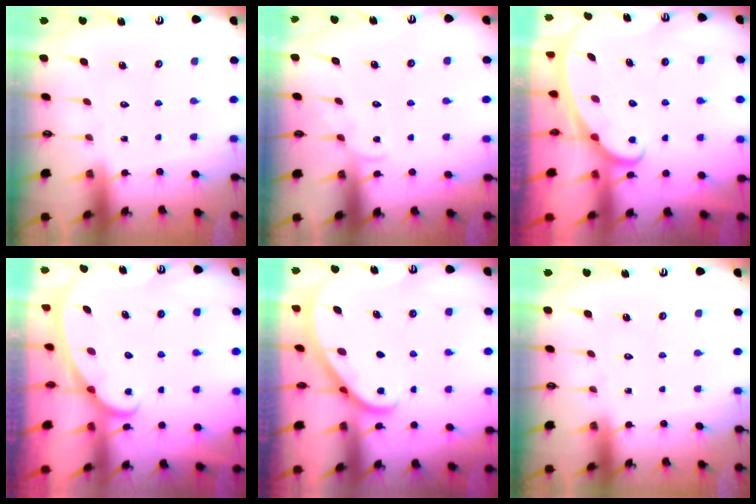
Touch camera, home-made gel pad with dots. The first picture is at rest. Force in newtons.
{"total": 3.8, "press": 3.8, "slide": 0.4}
{"total": 2.6, "press": 2.6, "slide": 0.3}
{"total": 2.5, "press": 2.5, "slide": 0.4}
{"total": 1.9, "press": 1.9, "slide": 0.2}
{"total": 0.0}